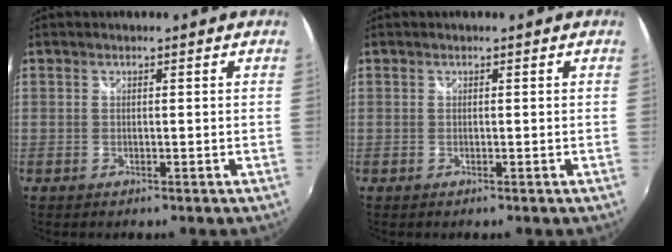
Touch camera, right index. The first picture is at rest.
{"total": 0.0}